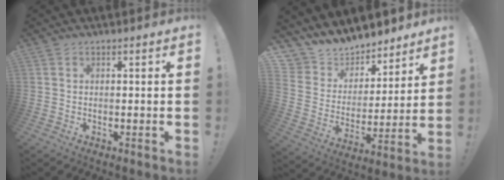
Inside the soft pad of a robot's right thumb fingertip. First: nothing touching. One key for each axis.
{"total": 10.1, "fx": 9.2, "fy": 4.2, "fz": 0.9, "tx": -0.040, "ty": -0.084, "tz": 0.169}